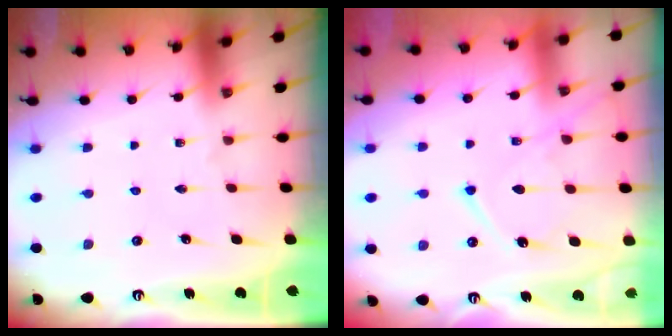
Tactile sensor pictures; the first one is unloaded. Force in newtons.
{"total": 12.2, "press": 12.1, "slide": 1.4}